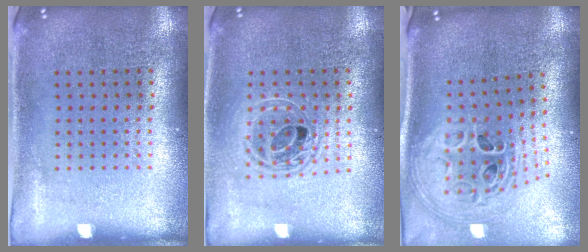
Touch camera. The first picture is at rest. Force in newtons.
{"total": 1.7, "press": 1.4, "slide": 0.9}
{"total": 2.9, "press": 2.0, "slide": 2.1}